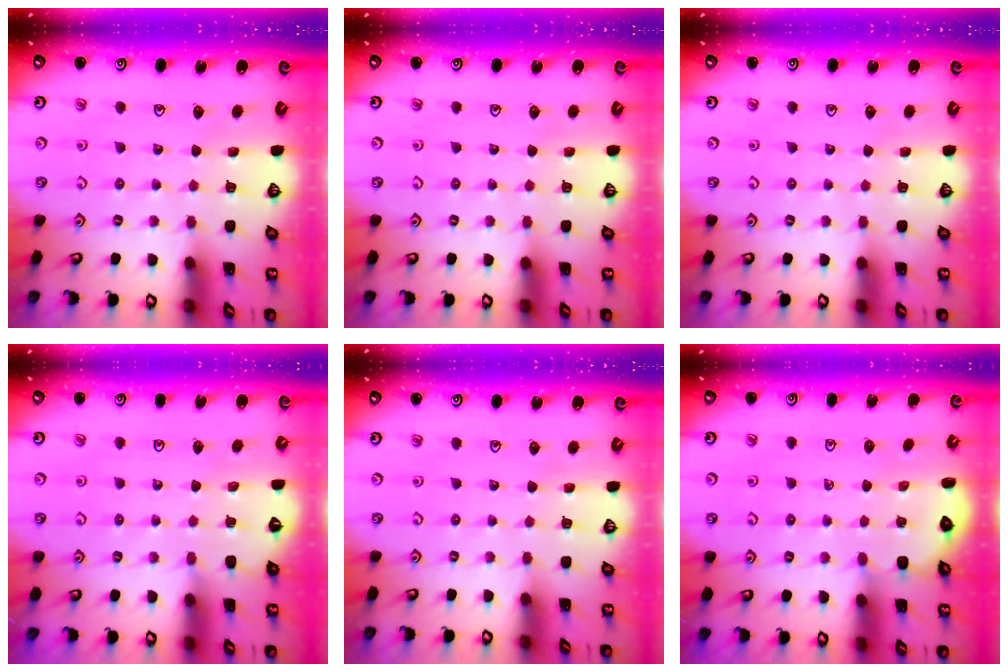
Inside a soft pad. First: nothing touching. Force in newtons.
{"total": 0.0}
{"total": 0.0}
{"total": 3.7, "press": 3.6, "slide": 0.5}
{"total": 0.0}
{"total": 4.1, "press": 4.1, "slide": 0.6}